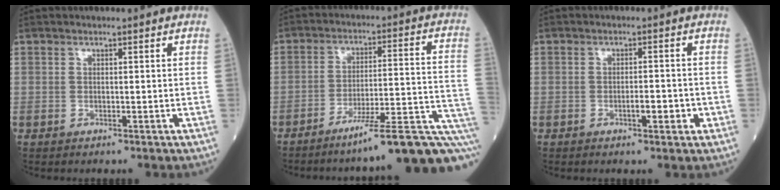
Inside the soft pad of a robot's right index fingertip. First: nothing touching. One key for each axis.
{"total": 17.2, "fx": -11.7, "fy": 0.4, "fz": 12.5, "tx": -0.113, "ty": 0.029, "tz": -0.175}
{"total": 2.8, "fx": -1.0, "fy": 0.8, "fz": 2.6, "tx": -0.044, "ty": 0.002, "tz": -0.010}